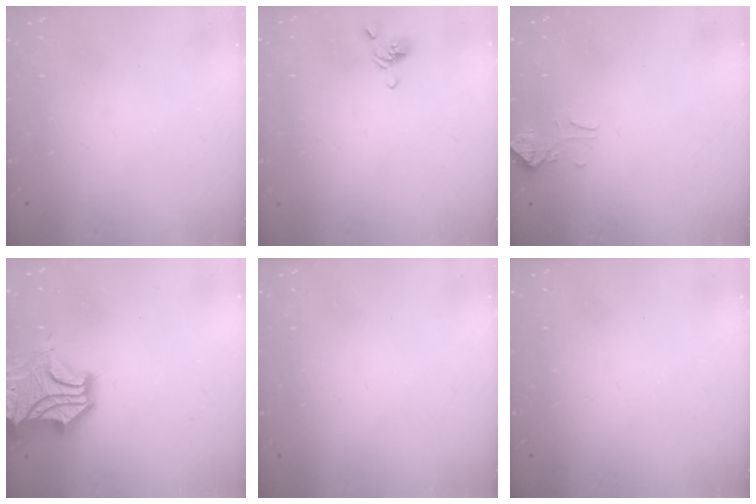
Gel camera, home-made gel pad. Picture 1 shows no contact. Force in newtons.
{"total": 2.6, "press": 2.5, "slide": 0.6}
{"total": 2.6, "press": 2.5, "slide": 0.6}
{"total": 9.0, "press": 8.7, "slide": 2.2}
{"total": 0.0}
{"total": 0.0}